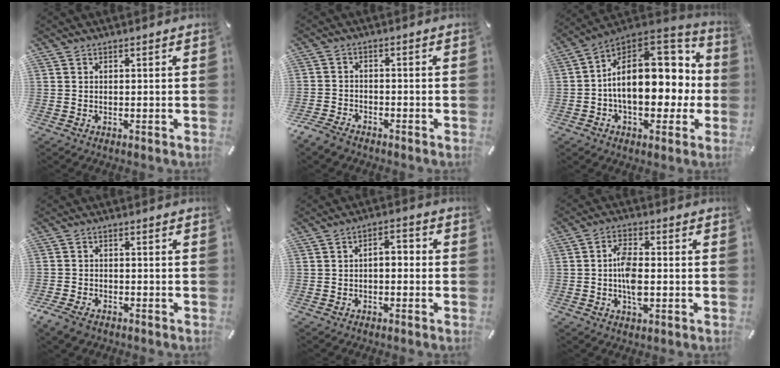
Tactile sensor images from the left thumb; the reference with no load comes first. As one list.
[{"total": 3.9, "force": [-3.4, 1.7, 1.1], "torque": [-0.034, 0.017, -0.071]}, {"total": 21.9, "force": [1.7, 14.2, 16.6], "torque": [-0.238, -0.013, 0.036]}, {"total": 3.9, "force": [-2.7, 2.4, 1.4], "torque": [-0.040, 0.012, -0.057]}, {"total": 3.7, "force": [-2.1, 2.0, 2.2], "torque": [-0.038, 0.021, -0.043]}, {"total": 7.1, "force": [-1.0, 3.7, 5.9], "torque": [-0.112, 0.003, -0.021]}]